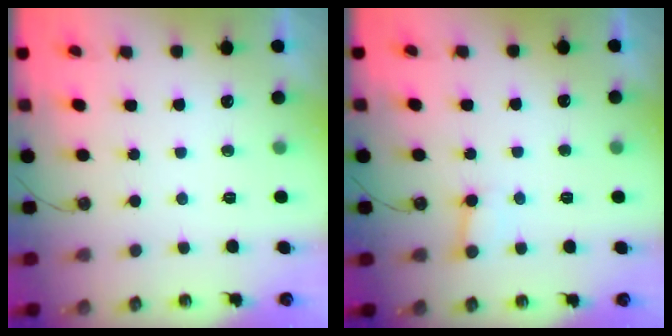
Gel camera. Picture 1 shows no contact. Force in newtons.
{"total": 5.6, "press": 5.6, "slide": 0.6}